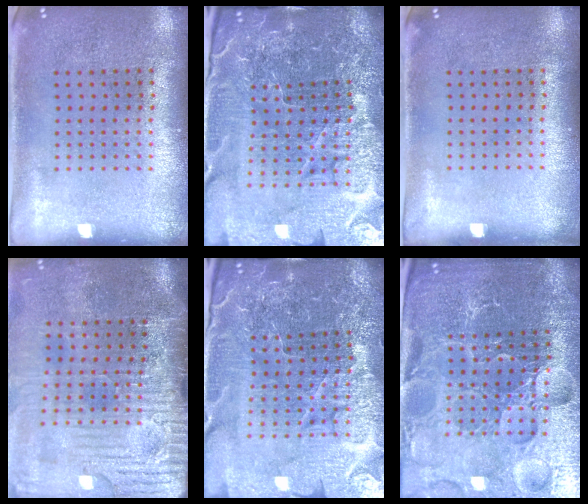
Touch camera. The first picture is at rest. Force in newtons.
{"total": 6.5, "press": 5.8, "slide": 3.0}
{"total": 0.0}
{"total": 4.6, "press": 4.0, "slide": 2.3}
{"total": 5.7, "press": 5.3, "slide": 2.1}
{"total": 5.5, "press": 5.1, "slide": 1.9}